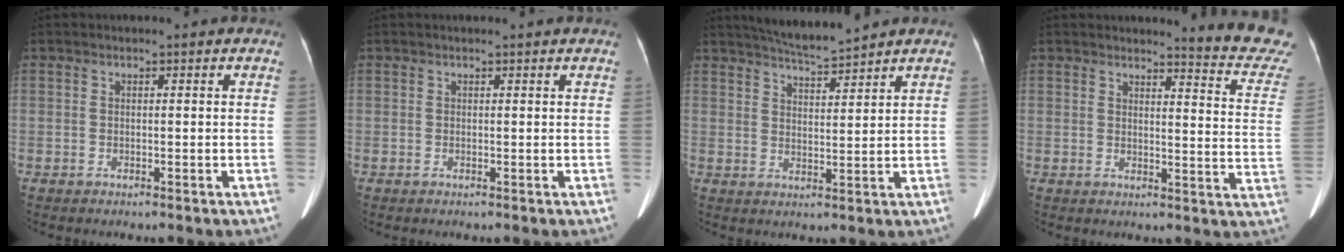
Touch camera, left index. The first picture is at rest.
{"total": 1.1, "force": [1.0, 0.0, 0.3], "torque": [-0.010, 0.009, 0.008]}
{"total": 6.1, "force": [5.8, -0.6, 1.9], "torque": [-0.038, 0.003, 0.104]}
{"total": 11.2, "force": [11.0, -0.8, 2.1], "torque": [-0.011, -0.111, 0.098]}